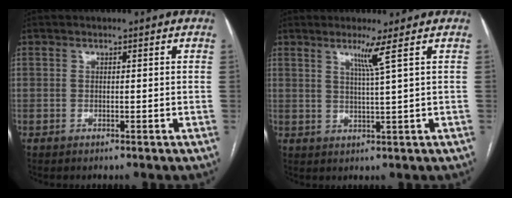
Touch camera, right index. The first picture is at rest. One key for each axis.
{"total": 3.4, "fx": 1.8, "fy": -1.5, "fz": 2.5, "tx": -0.052, "ty": -0.013, "tz": 0.039}